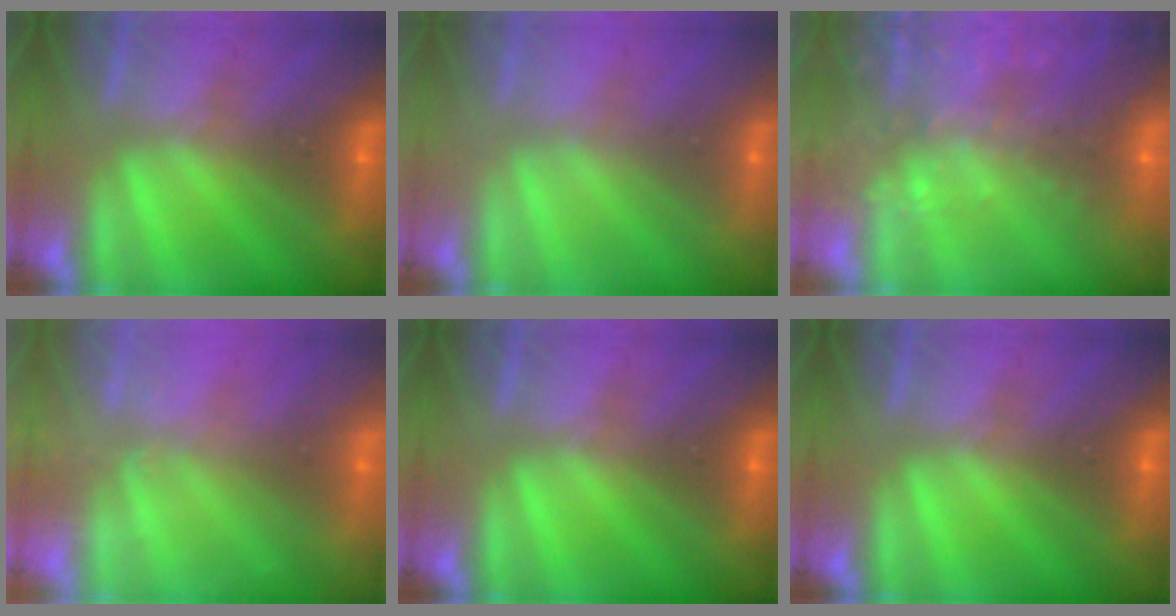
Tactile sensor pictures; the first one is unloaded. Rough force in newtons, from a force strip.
{"total": 3.4}
{"total": 8.3}
{"total": 2.4}
{"total": 0.0}
{"total": 0.0}